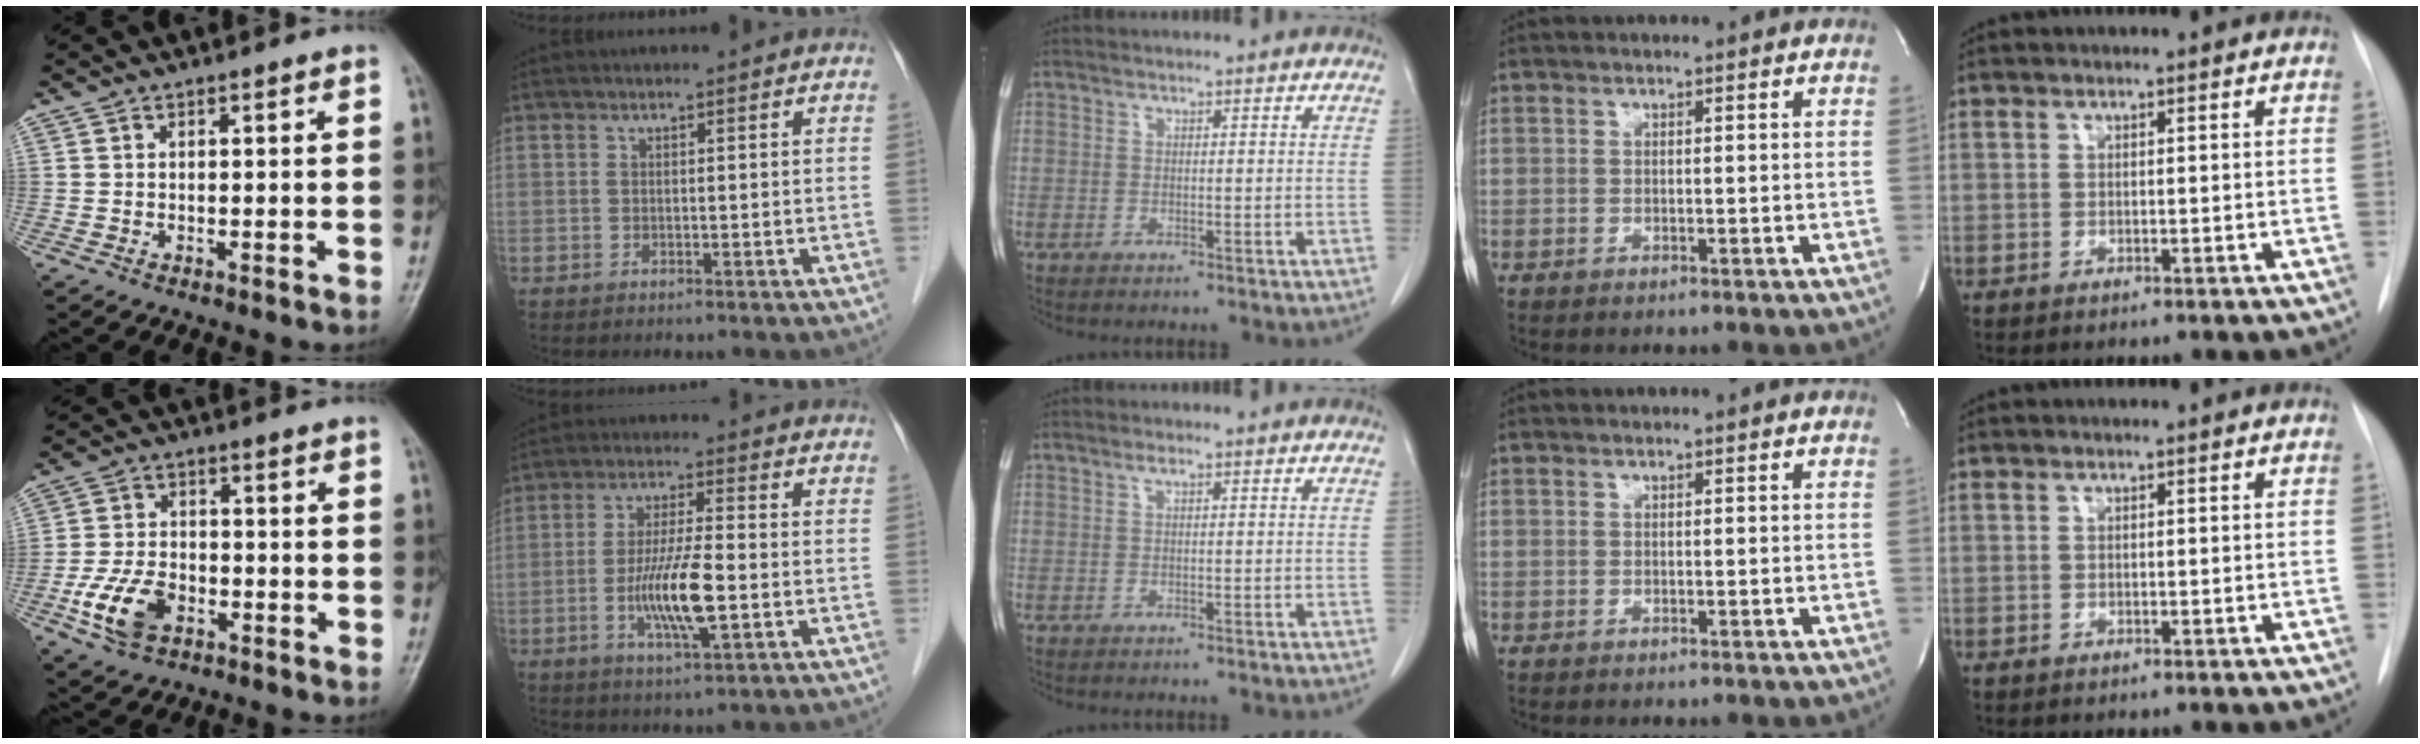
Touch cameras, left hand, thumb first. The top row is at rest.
{"thumb": {"total": 9.4, "force": [-3.8, 6.0, 6.2], "torque": [-0.118, 0.014, -0.071]}, "index": {"total": 8.8, "force": [-2.2, 0.9, 8.5], "torque": [-0.164, -0.010, -0.047]}, "middle": {"total": 0.6, "force": [0.3, 0.1, 0.5], "torque": [-0.010, 0.002, 0.005]}}